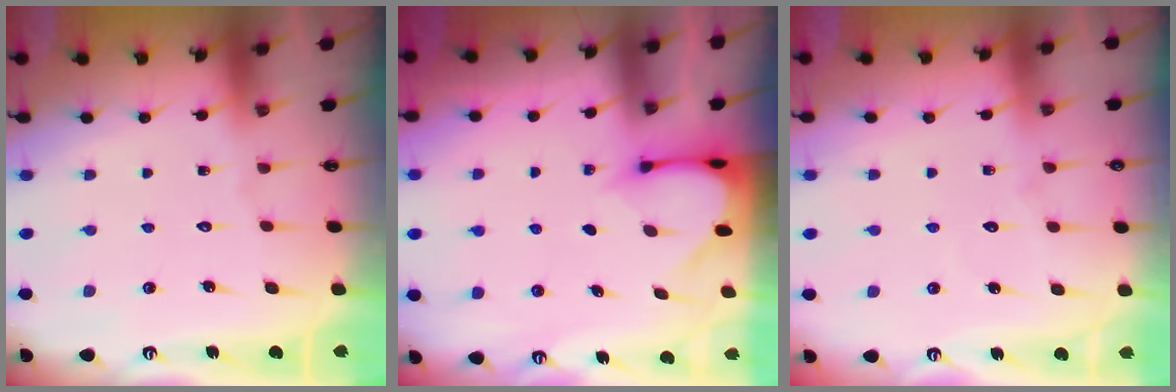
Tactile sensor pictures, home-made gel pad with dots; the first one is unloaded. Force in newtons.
{"total": 2.9, "press": 2.9, "slide": 0.3}
{"total": 3.0, "press": 3.0, "slide": 0.3}